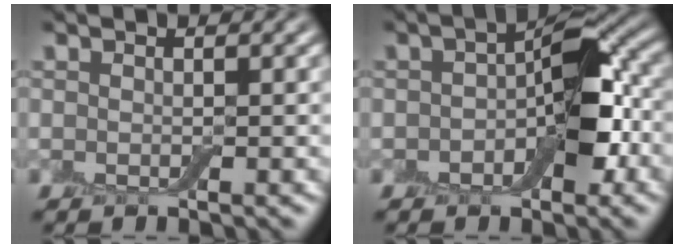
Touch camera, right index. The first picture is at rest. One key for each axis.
{"total": 5.9, "fx": -1.0, "fy": 3.2, "fz": 4.8, "tx": -0.067, "ty": 0.011, "tz": -0.024}